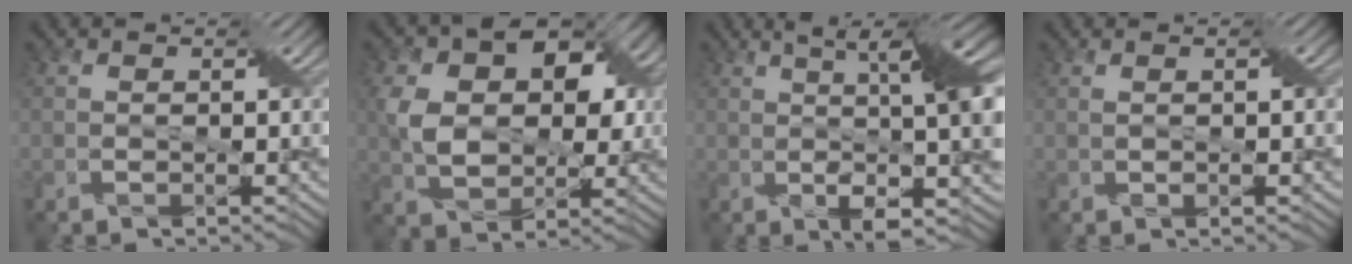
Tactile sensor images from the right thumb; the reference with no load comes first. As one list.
[{"total": 11.5, "force": [2.2, 7.9, 8.0], "torque": [-0.157, 0.005, 0.036]}, {"total": 13.0, "force": [2.2, 2.9, 12.4], "torque": [-0.185, 0.014, 0.037]}, {"total": 1.5, "force": [0.3, 0.2, 1.4], "torque": [-0.029, 0.005, 0.007]}]